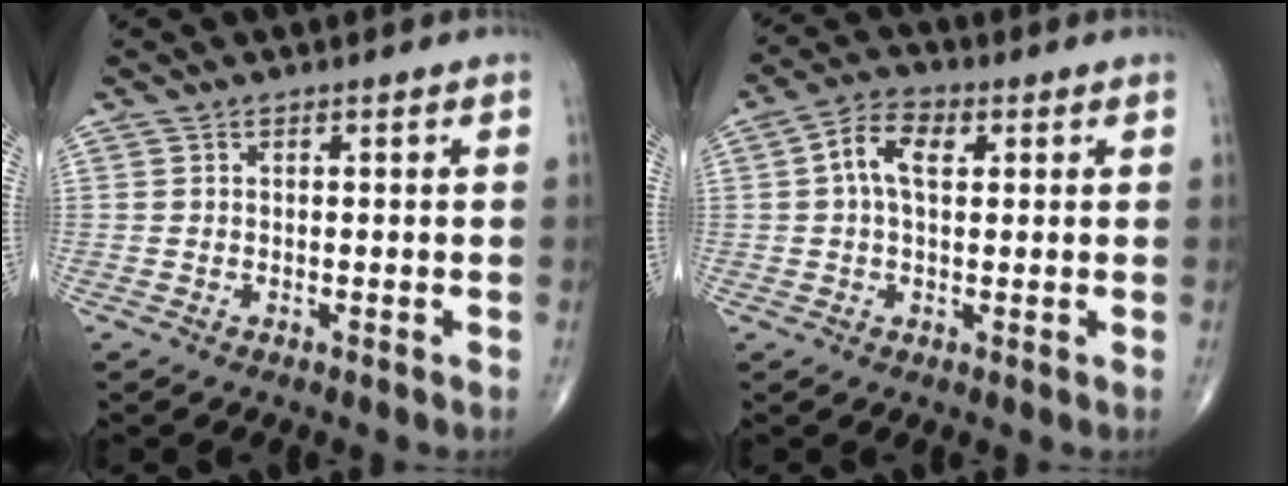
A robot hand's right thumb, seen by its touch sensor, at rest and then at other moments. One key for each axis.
{"total": 6.6, "fx": 1.4, "fy": 3.8, "fz": 5.2, "tx": -0.090, "ty": 0.016, "tz": 0.021}